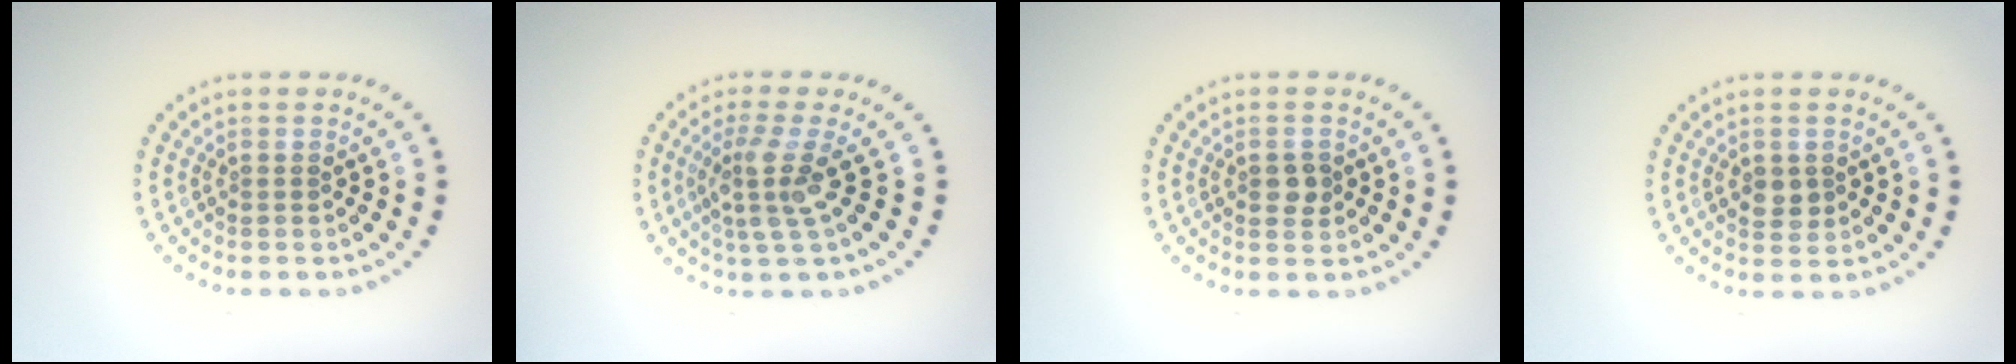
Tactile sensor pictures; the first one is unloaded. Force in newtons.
{"total": 3.3, "press": 2.5, "slide": 2.1}
{"total": 1.6, "press": 1.6, "slide": 0.1}
{"total": 1.8, "press": 1.8, "slide": 0.4}